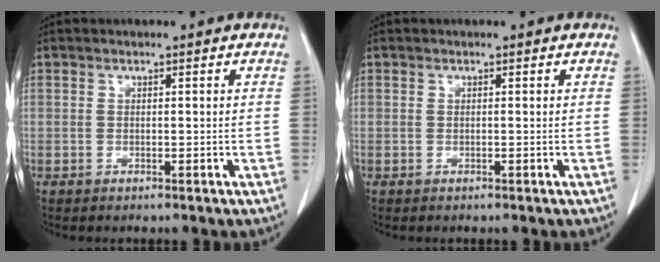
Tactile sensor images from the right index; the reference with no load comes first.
{"total": 0.0}